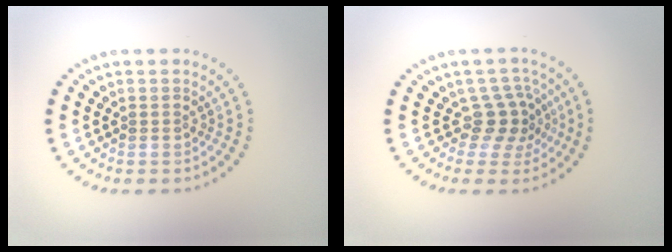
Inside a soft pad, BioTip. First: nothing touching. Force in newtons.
{"total": 2.8, "press": 2.2, "slide": 1.8}